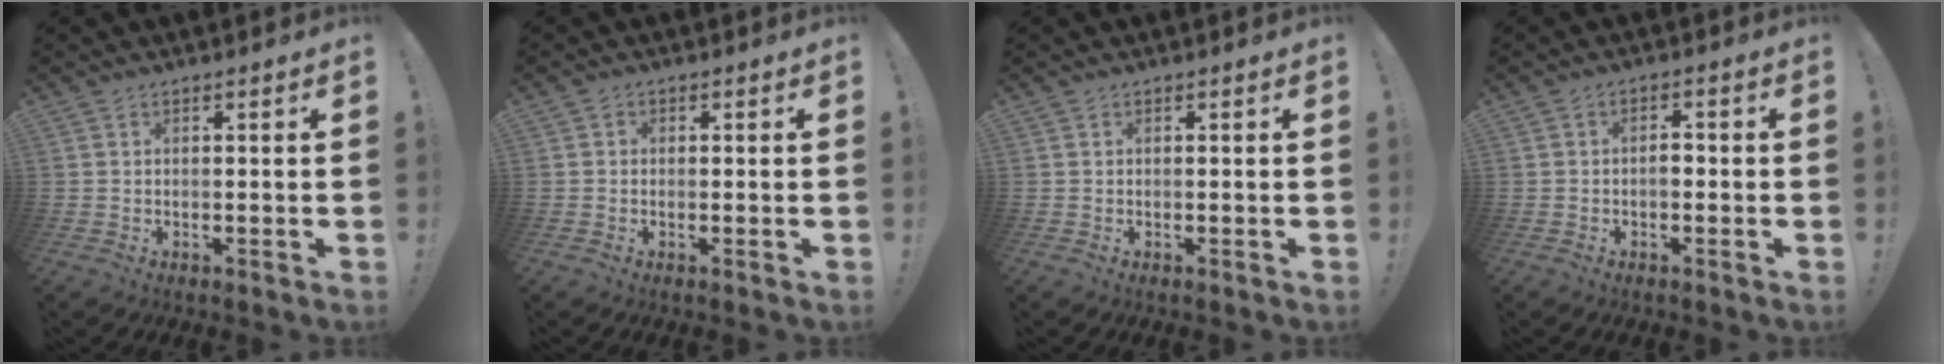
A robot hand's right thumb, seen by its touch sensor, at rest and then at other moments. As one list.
[{"total": 0.9, "force": [-0.2, 0.9, 0.2], "torque": [-0.008, 0.005, -0.003]}, {"total": 0.0}, {"total": 2.3, "force": [-0.8, 1.3, 1.7], "torque": [-0.023, 0.005, -0.017]}]